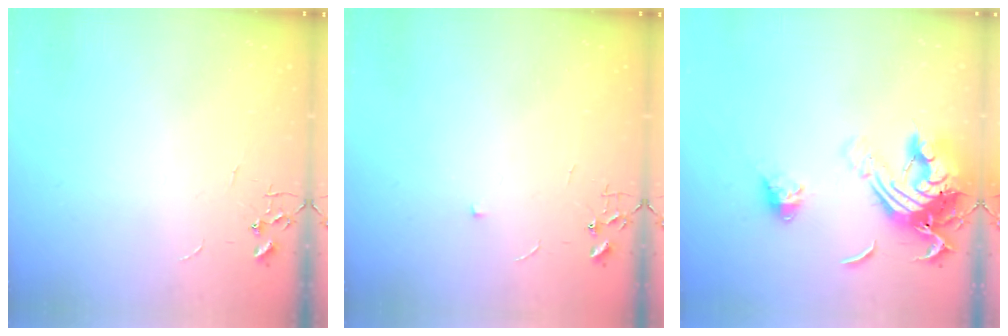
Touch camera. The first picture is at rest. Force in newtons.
{"total": 4.0, "press": 3.7, "slide": 1.6}
{"total": 19.1, "press": 19.0, "slide": 1.8}